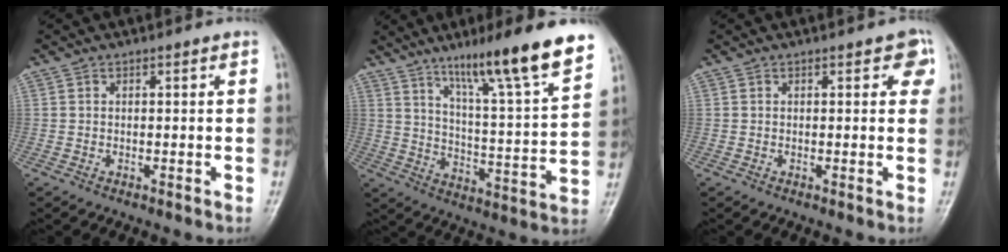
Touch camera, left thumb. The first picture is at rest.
{"total": 18.8, "force": [12.7, 1.4, 13.8], "torque": [-0.191, -0.062, 0.200]}
{"total": 3.6, "force": [1.3, 1.9, 2.7], "torque": [-0.001, 0.000, 0.005]}